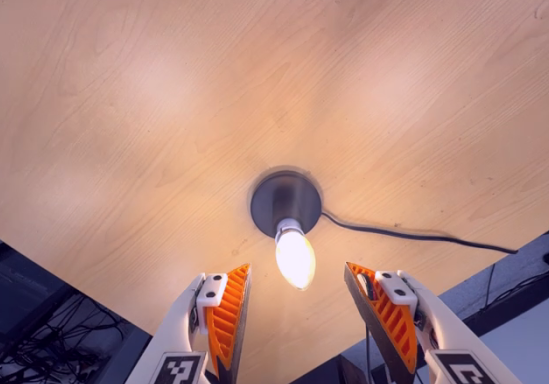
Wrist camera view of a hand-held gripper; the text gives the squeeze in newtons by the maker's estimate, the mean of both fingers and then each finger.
{"total": 0.0}